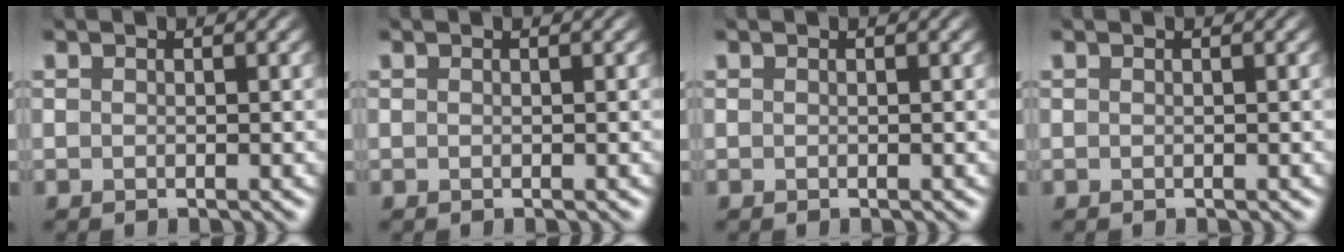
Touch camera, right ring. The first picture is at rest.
{"total": 0.0}
{"total": 0.0}
{"total": 0.0}